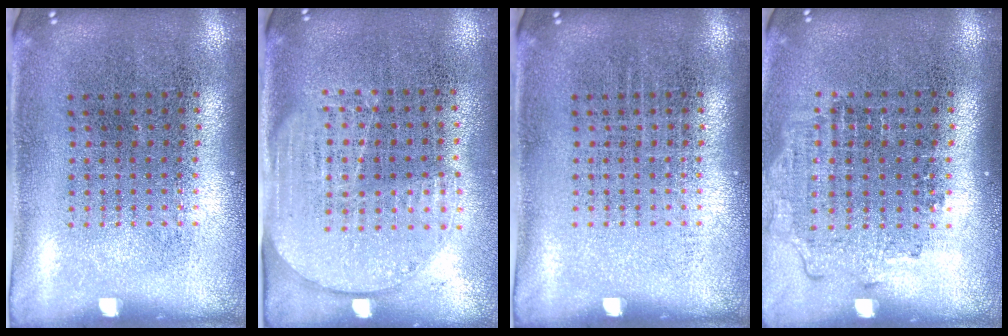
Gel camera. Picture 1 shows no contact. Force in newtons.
{"total": 1.6, "press": 1.4, "slide": 0.8}
{"total": 0.0}
{"total": 1.2, "press": 1.1, "slide": 0.5}